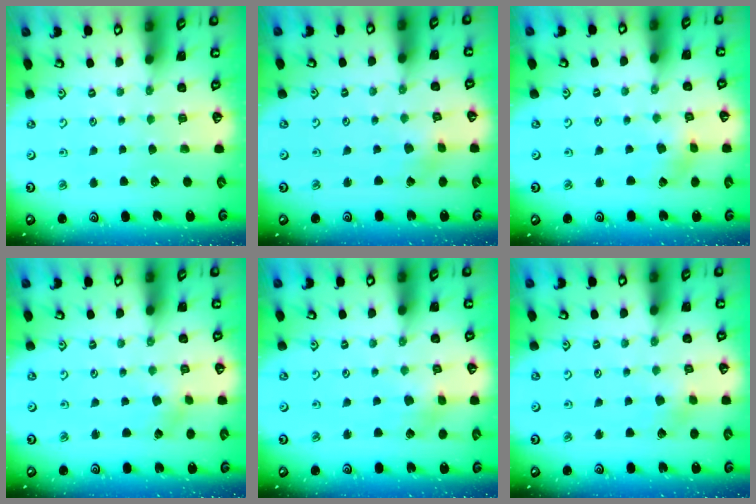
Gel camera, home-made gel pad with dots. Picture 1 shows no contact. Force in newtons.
{"total": 0.7, "press": 0.7, "slide": 0.1}
{"total": 0.8, "press": 0.8, "slide": 0.2}
{"total": 1.1, "press": 1.1, "slide": 0.1}
{"total": 2.9, "press": 2.9, "slide": 0.1}
{"total": 3.0, "press": 3.0, "slide": 0.3}